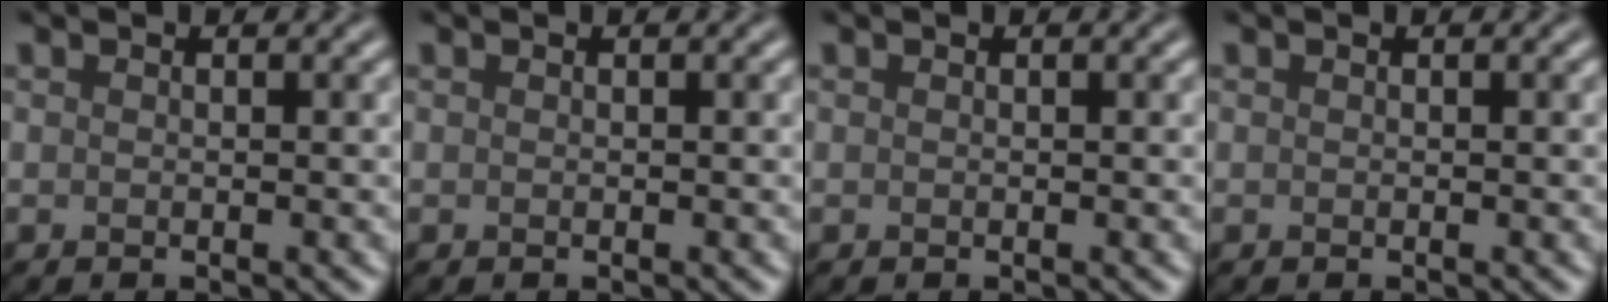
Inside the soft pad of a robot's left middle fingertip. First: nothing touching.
{"total": 0.0}
{"total": 0.0}
{"total": 0.0}